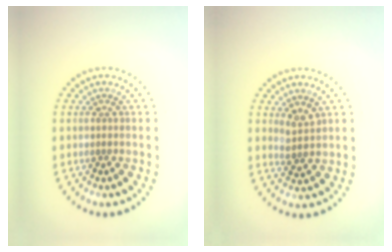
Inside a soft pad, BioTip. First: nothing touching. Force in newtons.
{"total": 1.8, "press": 1.4, "slide": 1.0}